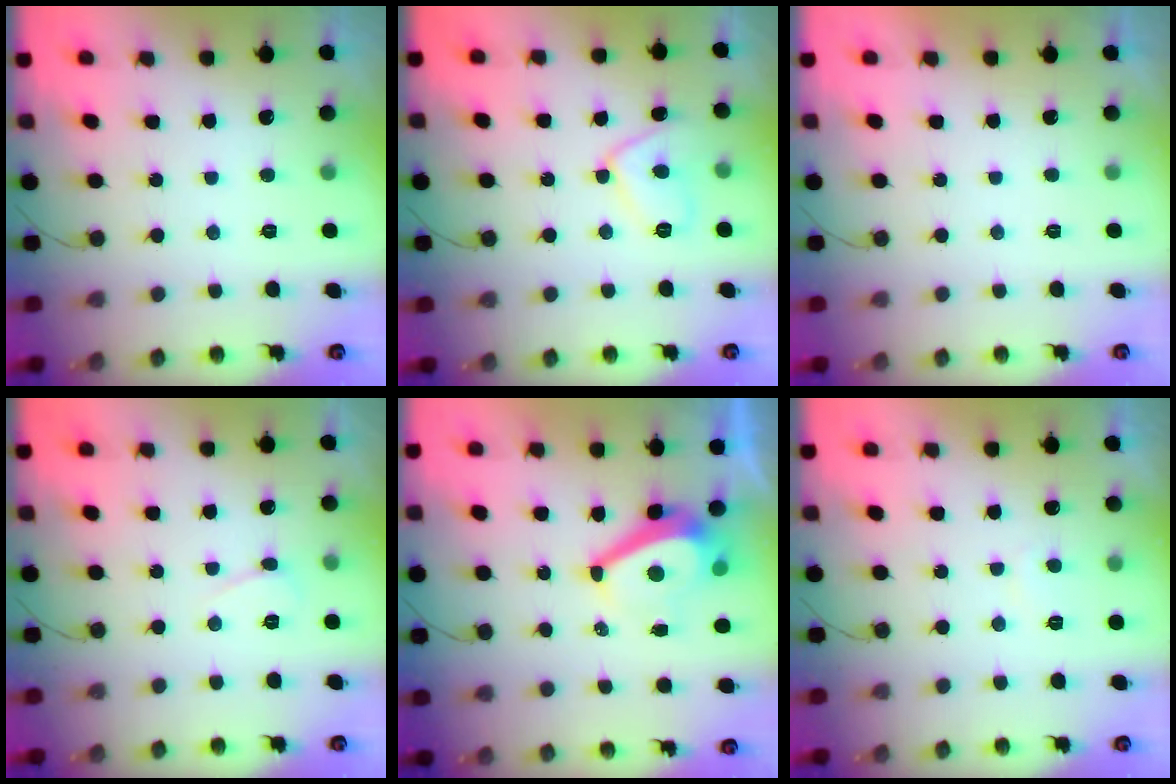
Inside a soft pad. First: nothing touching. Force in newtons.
{"total": 8.2, "press": 8.2, "slide": 0.7}
{"total": 2.4, "press": 2.3, "slide": 0.4}
{"total": 3.0, "press": 3.0, "slide": 0.3}
{"total": 7.1, "press": 7.1, "slide": 0.8}
{"total": 1.3, "press": 1.2, "slide": 0.5}